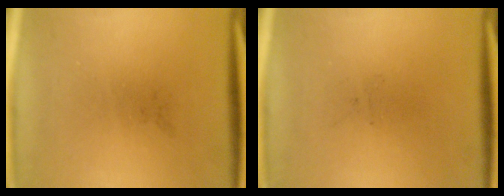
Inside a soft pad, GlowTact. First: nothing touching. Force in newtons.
{"total": 0.0}